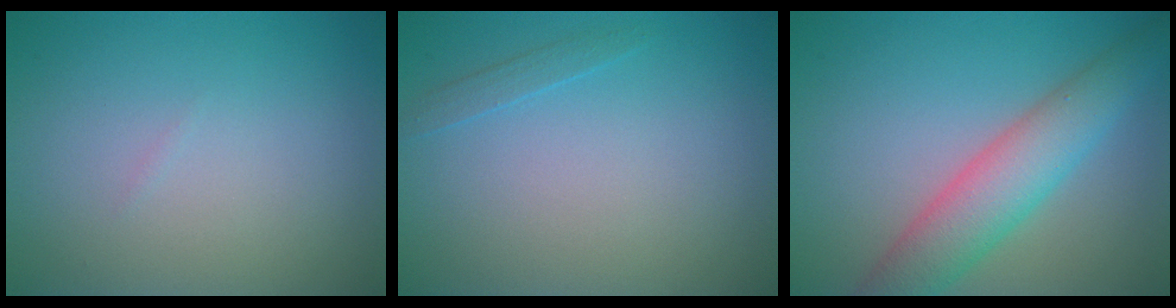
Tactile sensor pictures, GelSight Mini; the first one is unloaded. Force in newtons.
{"total": 0.9, "press": 0.9, "slide": 0.1}
{"total": 5.7, "press": 5.7, "slide": 0.1}